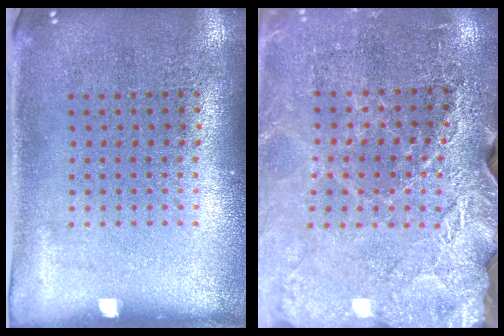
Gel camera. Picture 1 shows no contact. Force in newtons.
{"total": 3.0, "press": 3.0, "slide": 0.1}